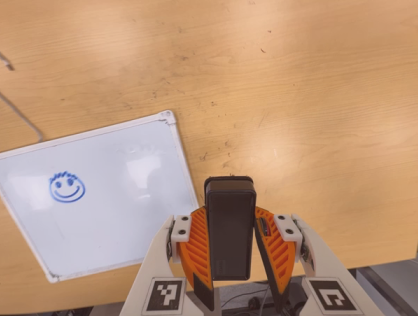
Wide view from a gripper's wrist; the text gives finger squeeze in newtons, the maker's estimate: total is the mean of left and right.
{"total": 6.2, "left": 5.2, "right": 7.2}